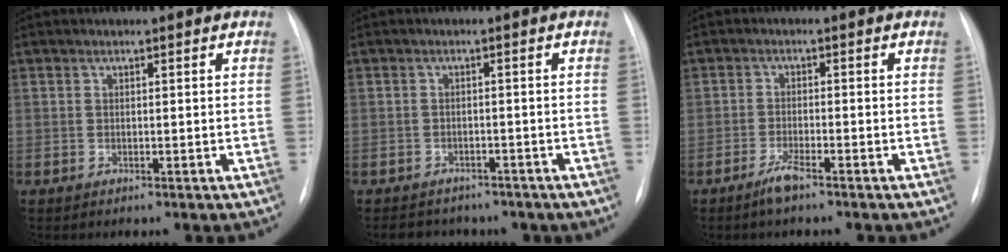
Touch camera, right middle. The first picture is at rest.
{"total": 7.1, "force": [-5.7, 3.9, 1.5], "torque": [-0.022, 0.010, -0.063]}
{"total": 2.6, "force": [-2.0, 0.1, 1.7], "torque": [-0.041, -0.004, -0.041]}